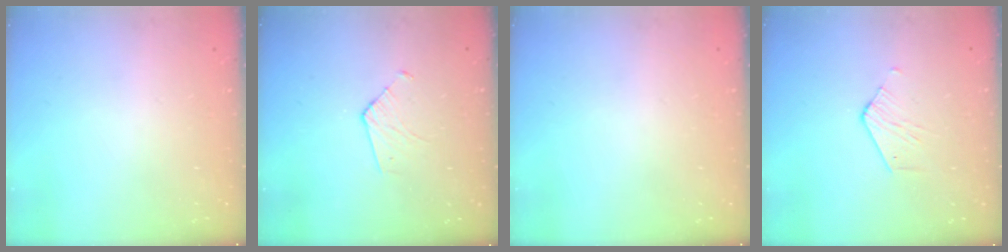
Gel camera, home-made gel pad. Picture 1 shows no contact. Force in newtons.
{"total": 4.2, "press": 4.2, "slide": 0.4}
{"total": 0.0}
{"total": 2.5, "press": 2.5, "slide": 0.2}